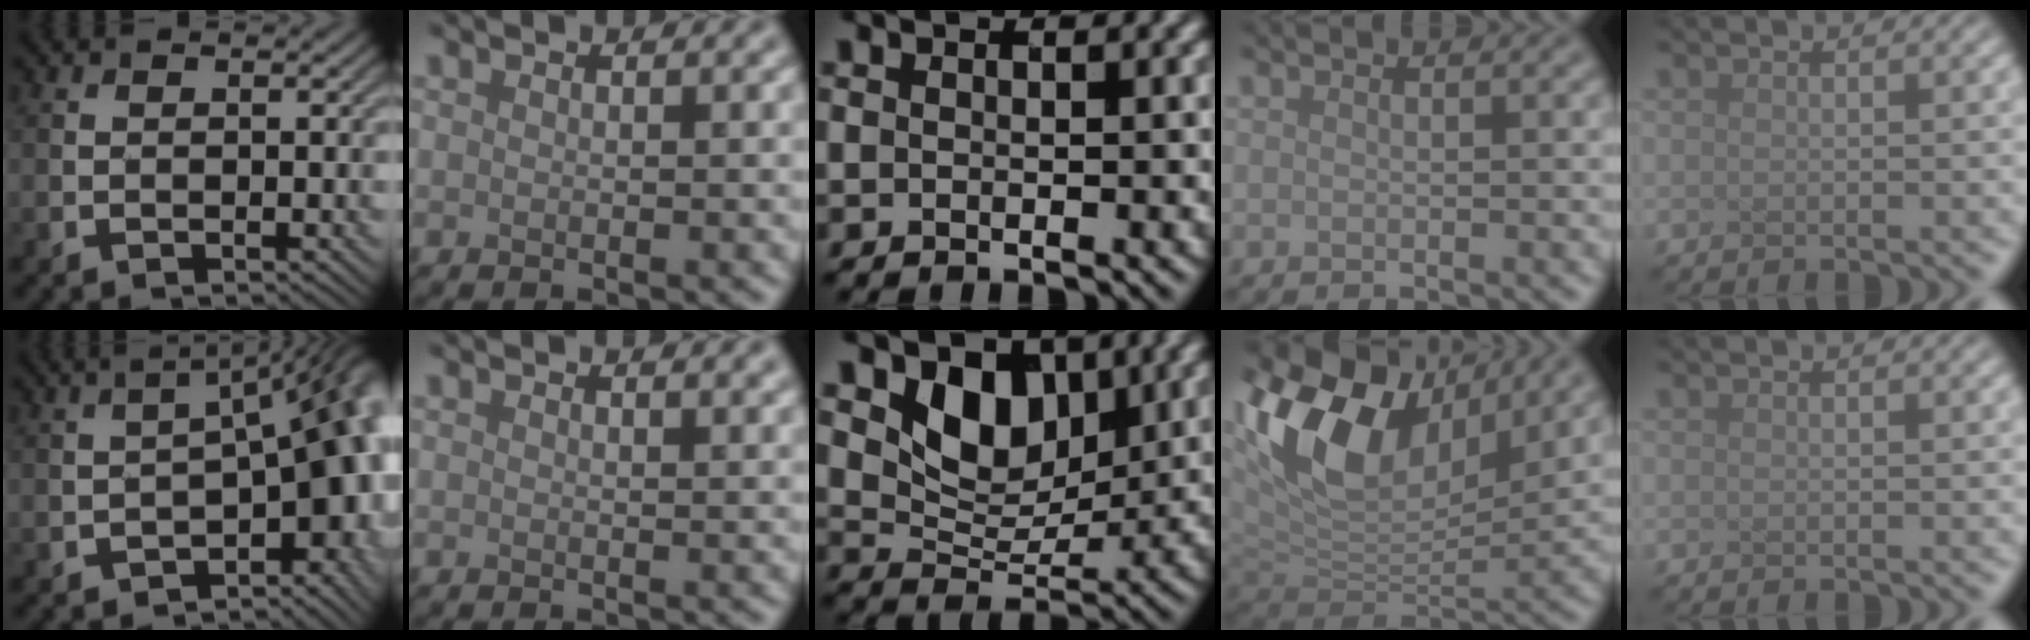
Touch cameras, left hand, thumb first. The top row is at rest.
{"thumb": {"total": 15.6, "force": [-4.2, 7.6, 13.0], "torque": [-0.134, -0.024, -0.040]}, "index": {"total": 1.8, "force": [1.3, 0.6, 1.0], "torque": [-0.004, 0.006, 0.008]}, "middle": {"total": 5.5, "force": [2.3, 3.8, 3.2], "torque": [-0.066, -0.017, 0.039]}, "ring": {"total": 12.2, "force": [5.3, 6.9, 8.5], "torque": [-0.173, 0.013, 0.099]}}